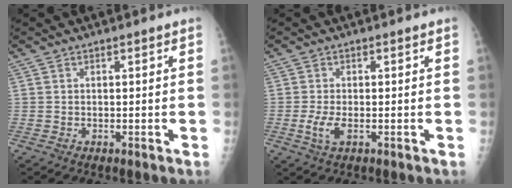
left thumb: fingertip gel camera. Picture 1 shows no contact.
{"total": 3.4, "force": [-0.7, 1.3, 3.0], "torque": [-0.073, -0.007, -0.015]}